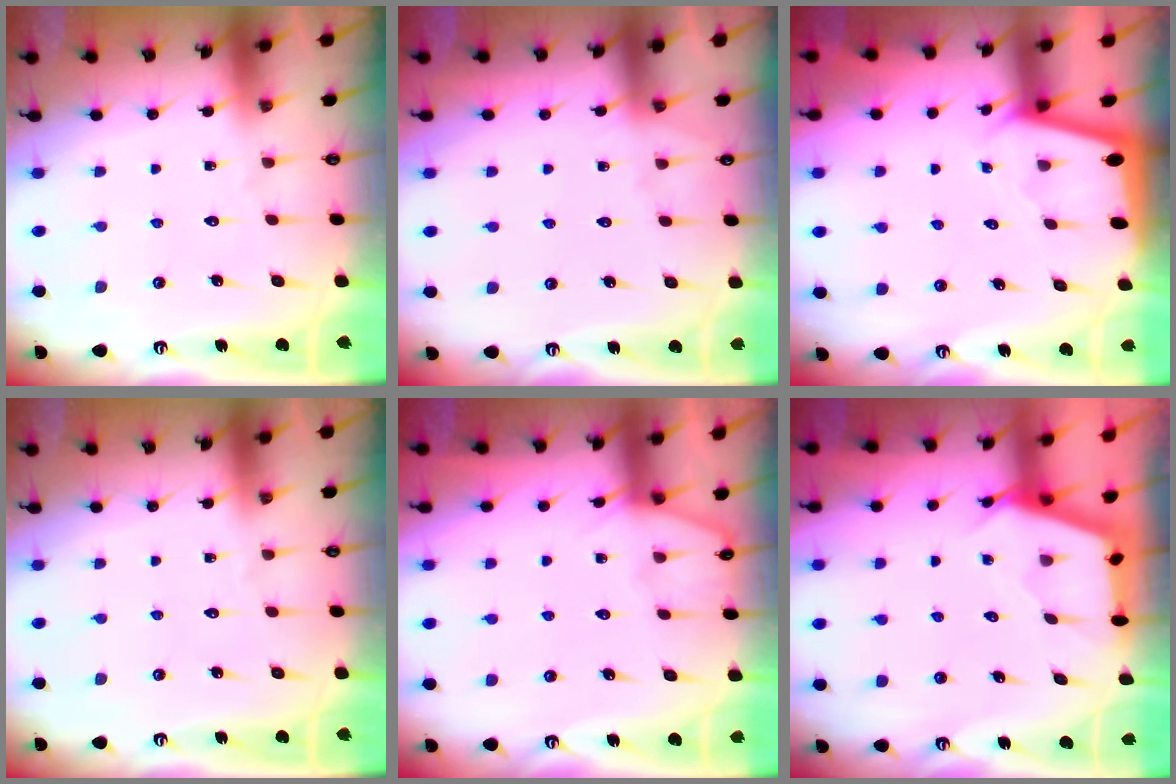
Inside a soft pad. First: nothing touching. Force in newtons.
{"total": 3.3, "press": 3.2, "slide": 0.5}
{"total": 1.9, "press": 1.9, "slide": 0.1}
{"total": 0.0}
{"total": 3.9, "press": 3.8, "slide": 0.5}
{"total": 2.9, "press": 2.8, "slide": 0.4}